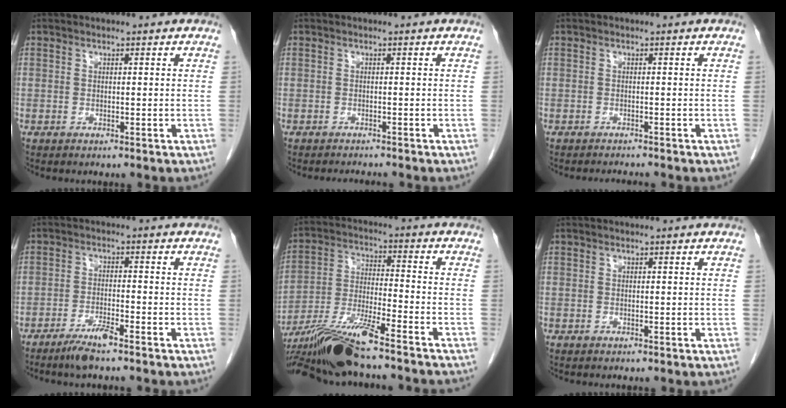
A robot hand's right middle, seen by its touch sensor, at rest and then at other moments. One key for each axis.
{"total": 1.9, "fx": -1.8, "fy": -0.3, "fz": 0.3, "tx": -0.007, "ty": -0.008, "tz": -0.023}
{"total": 1.7, "fx": -1.7, "fy": -0.5, "fz": 0.2, "tx": -0.007, "ty": -0.008, "tz": -0.022}
{"total": 4.0, "fx": -3.1, "fy": -0.1, "fz": 2.5, "tx": -0.052, "ty": -0.008, "tz": -0.062}
{"total": 14.7, "fx": -12.2, "fy": -0.4, "fz": 8.2, "tx": -0.164, "ty": -0.021, "tz": -0.217}
{"total": 0.0}